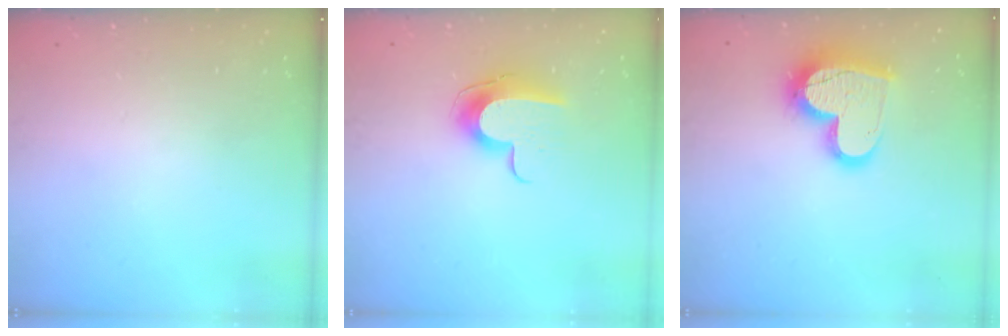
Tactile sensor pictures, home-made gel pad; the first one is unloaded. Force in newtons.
{"total": 10.2, "press": 10.2, "slide": 0.2}
{"total": 17.9, "press": 17.9, "slide": 1.5}